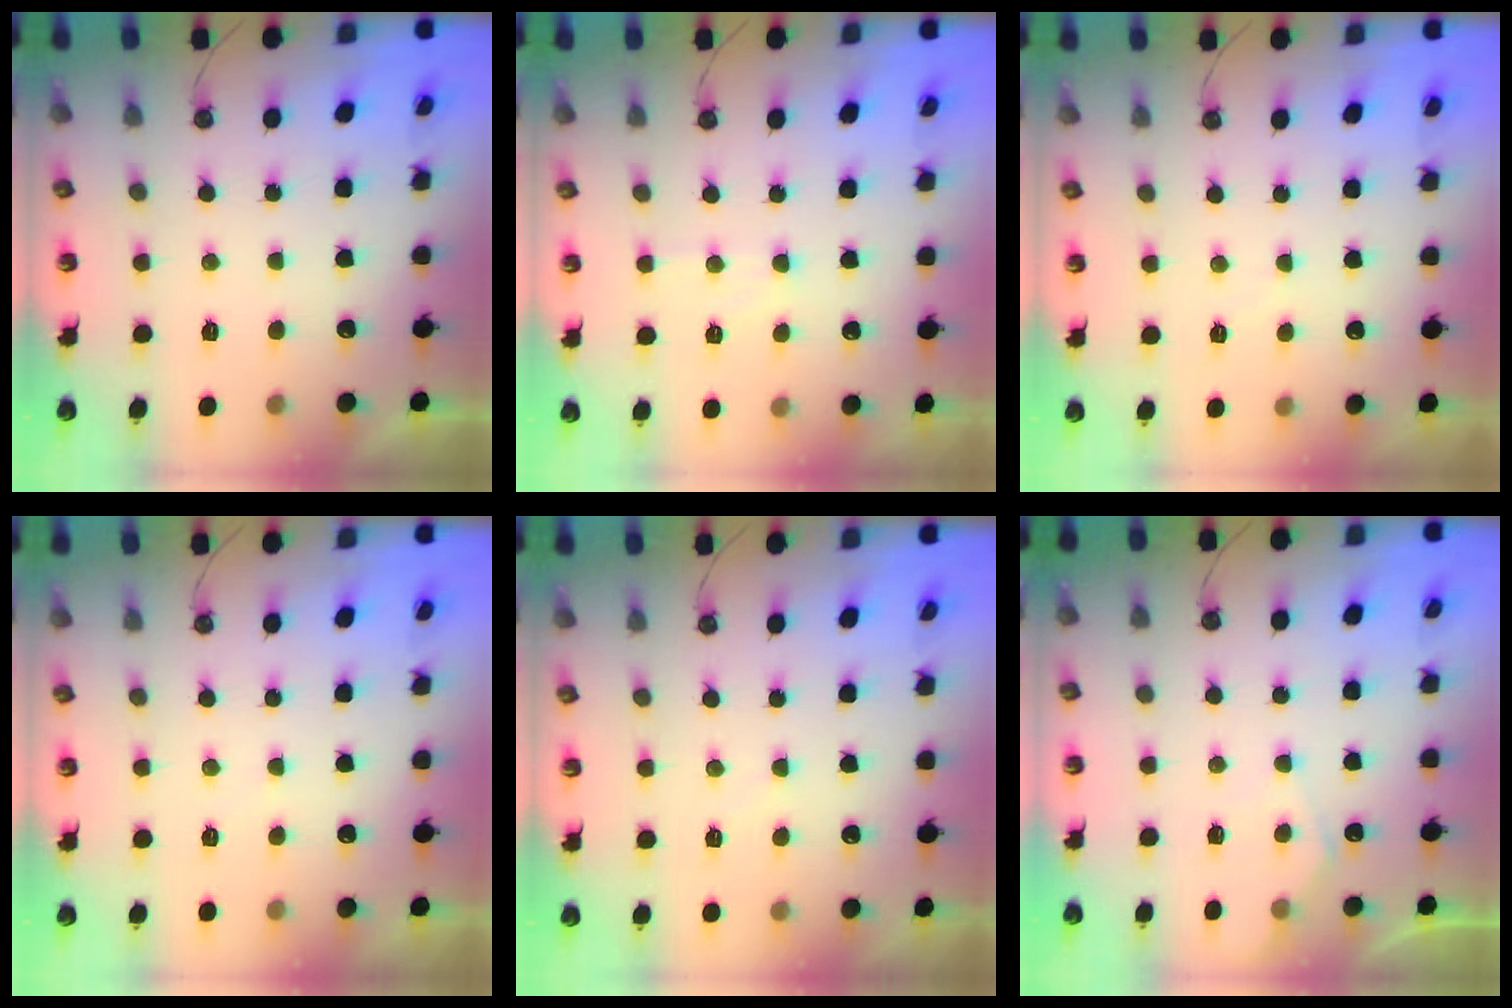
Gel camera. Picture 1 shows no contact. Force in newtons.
{"total": 5.4, "press": 5.3, "slide": 0.8}
{"total": 2.8, "press": 2.8, "slide": 0.5}
{"total": 2.7, "press": 2.6, "slide": 0.4}
{"total": 2.2, "press": 2.2, "slide": 0.3}
{"total": 6.7, "press": 6.7, "slide": 0.6}